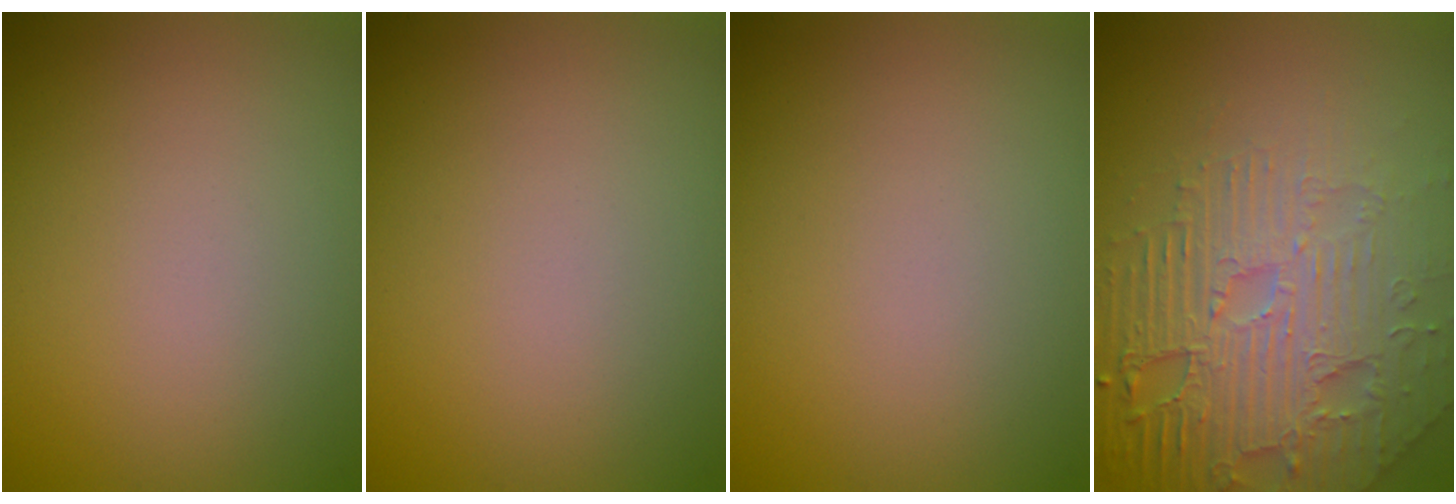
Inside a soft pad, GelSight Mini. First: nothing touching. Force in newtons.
{"total": 0.0}
{"total": 0.0}
{"total": 8.1, "press": 5.9, "slide": 5.5}